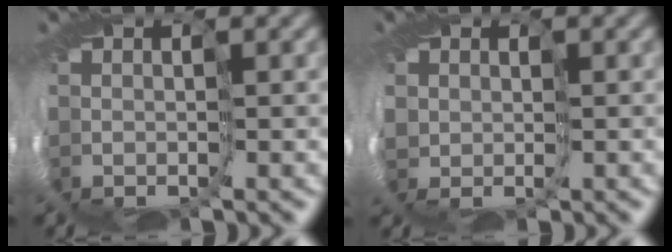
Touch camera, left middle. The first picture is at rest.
{"total": 2.0, "force": [0.5, 1.8, 0.6], "torque": [-0.030, -0.001, 0.005]}